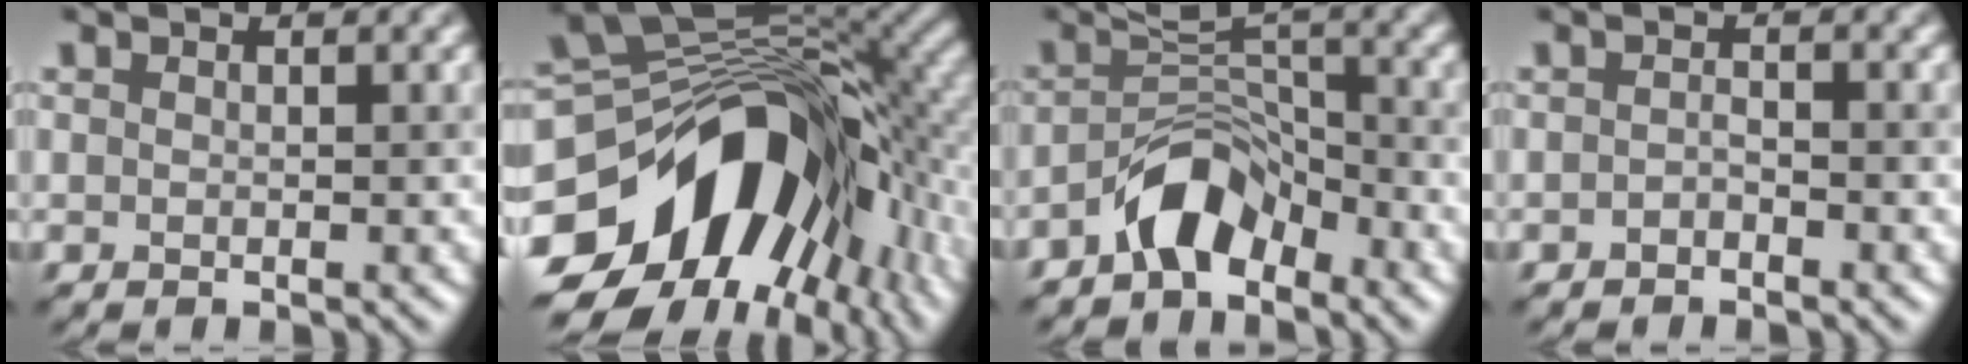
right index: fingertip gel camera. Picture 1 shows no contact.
{"total": 18.0, "force": [-6.2, 11.1, 12.8], "torque": [-0.213, -0.023, -0.087]}
{"total": 4.1, "force": [-2.9, 2.0, 2.2], "torque": [-0.029, 0.015, -0.057]}
{"total": 0.9, "force": [-0.7, 0.3, 0.5], "torque": [-0.012, 0.002, -0.014]}